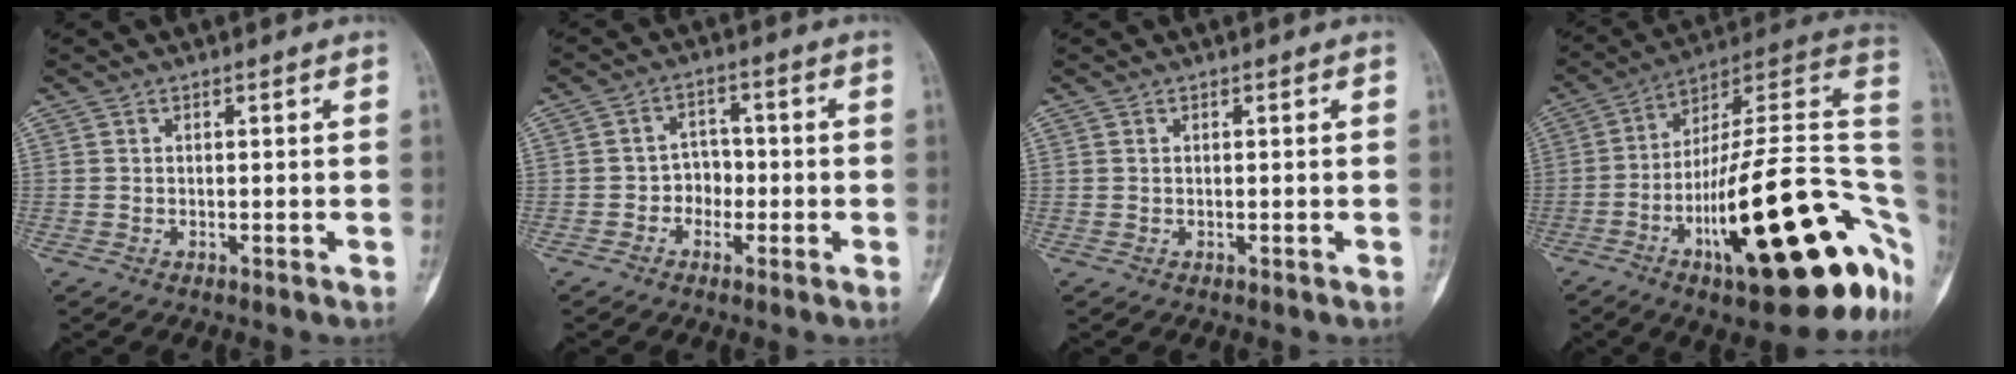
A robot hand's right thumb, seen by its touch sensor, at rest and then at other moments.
{"total": 4.1, "force": [-1.3, 3.5, 1.7], "torque": [0.002, 0.016, -0.032]}
{"total": 0.0}
{"total": 33.5, "force": [-8.6, 9.6, 31.0], "torque": [-0.365, 0.053, -0.128]}